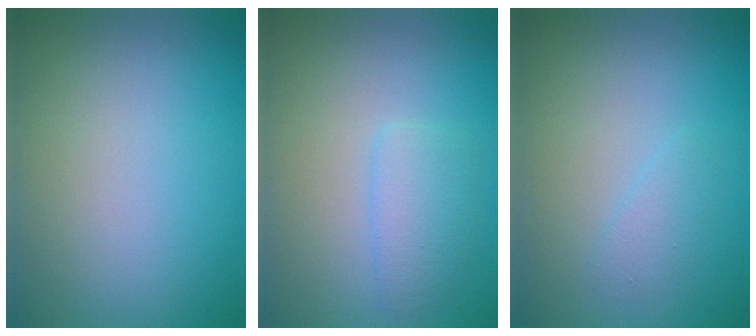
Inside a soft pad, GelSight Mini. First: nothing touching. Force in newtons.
{"total": 1.9, "press": 1.9, "slide": 0.1}
{"total": 1.1, "press": 1.1, "slide": 0.1}